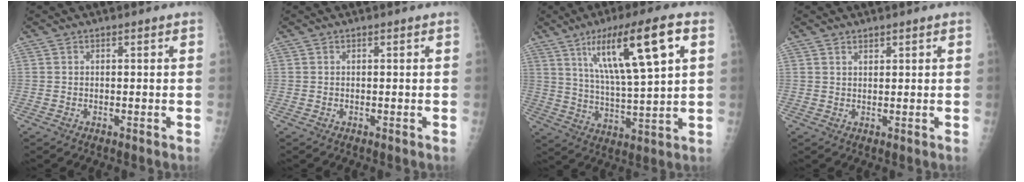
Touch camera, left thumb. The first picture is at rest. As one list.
[{"total": 0.0}, {"total": 18.0, "force": [7.5, 3.5, 16.0], "torque": [-0.270, -0.015, 0.132]}, {"total": 1.5, "force": [1.1, 0.8, 0.6], "torque": [-0.003, -0.007, 0.018]}]